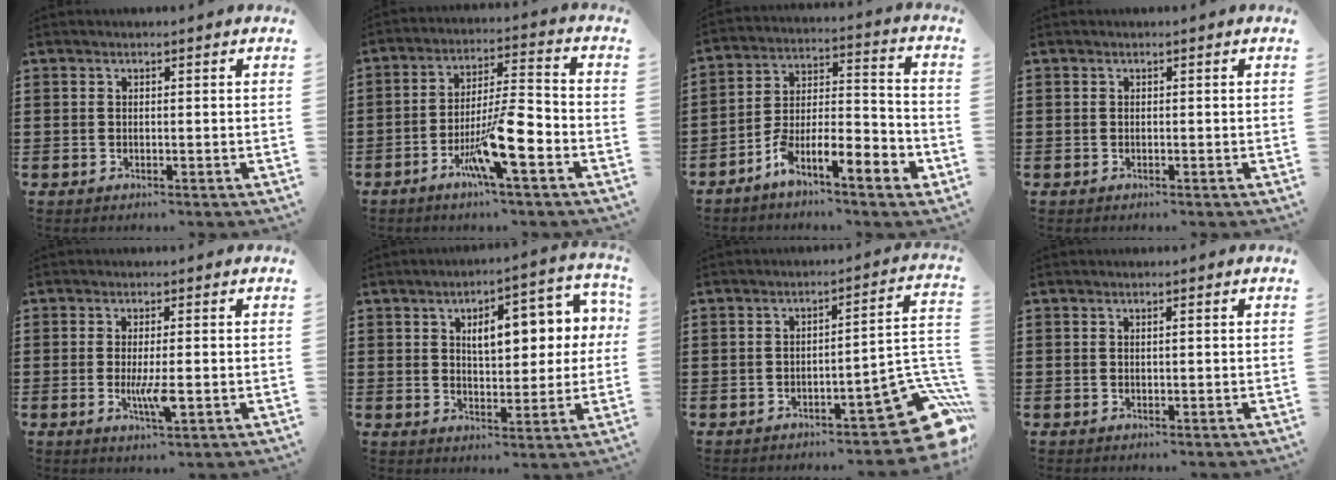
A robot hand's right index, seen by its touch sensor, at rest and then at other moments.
{"total": 11.0, "force": [-4.9, 2.1, 9.6], "torque": [-0.185, 0.002, -0.090]}
{"total": 8.4, "force": [-5.7, 2.2, 5.7], "torque": [-0.113, -0.007, -0.112]}
{"total": 0.0}
{"total": 4.5, "force": [-0.8, 0.7, 4.4], "torque": [-0.088, -0.010, -0.017]}
{"total": 8.8, "force": [2.7, 4.2, 7.2], "torque": [-0.108, -0.007, 0.036]}
{"total": 11.6, "force": [-6.0, 3.4, 9.3], "torque": [-0.105, 0.008, -0.103]}
{"total": 0.7, "force": [0.2, 0.0, 0.6], "torque": [-0.012, -0.001, 0.004]}